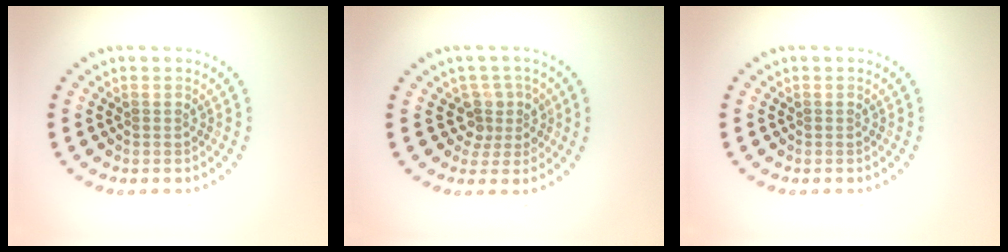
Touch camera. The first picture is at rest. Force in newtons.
{"total": 2.6, "press": 2.0, "slide": 1.7}
{"total": 0.0}